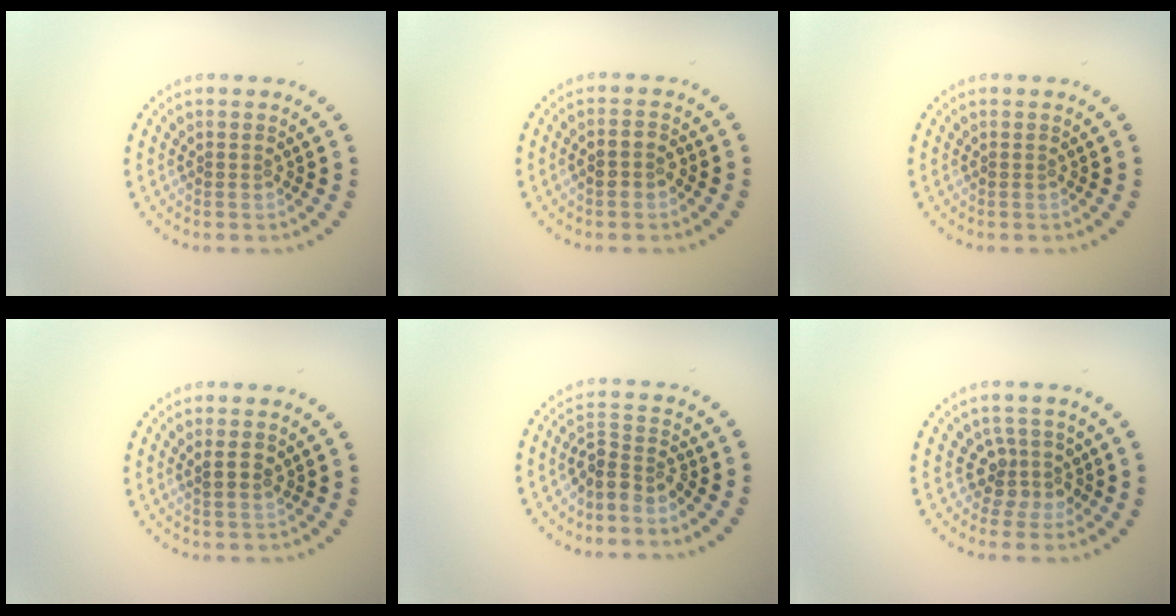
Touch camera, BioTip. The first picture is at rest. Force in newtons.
{"total": 1.6, "press": 1.5, "slide": 0.6}
{"total": 0.0}
{"total": 1.4, "press": 1.2, "slide": 0.6}
{"total": 2.7, "press": 2.0, "slide": 1.8}
{"total": 2.7, "press": 2.0, "slide": 1.8}